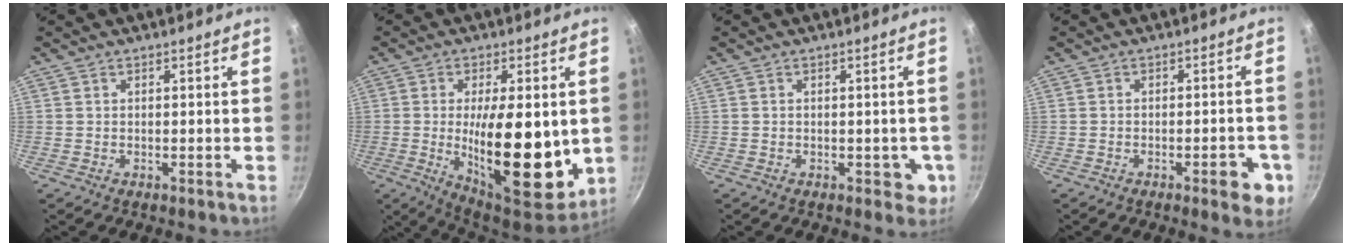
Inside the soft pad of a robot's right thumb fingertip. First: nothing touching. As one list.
[{"total": 20.9, "force": [-1.3, 8.3, 19.1], "torque": [-0.270, -0.022, -0.013]}, {"total": 3.7, "force": [-0.8, 2.6, 2.6], "torque": [-0.011, 0.002, -0.010]}, {"total": 6.5, "force": [-2.7, 2.5, 5.3], "torque": [-0.047, 0.015, -0.030]}]